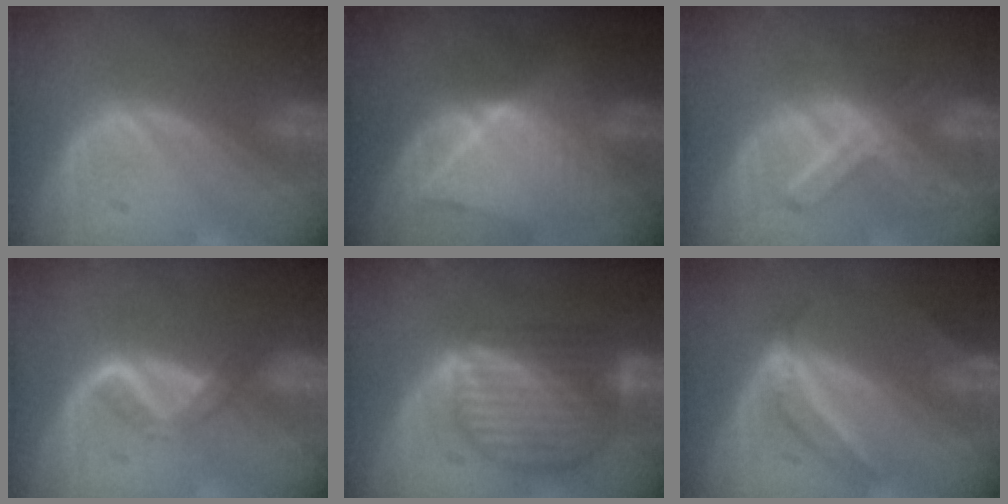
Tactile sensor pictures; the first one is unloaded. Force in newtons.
{"total": 9.2, "press": 8.2, "slide": 4.2}
{"total": 7.3, "press": 6.3, "slide": 3.8}
{"total": 2.8, "press": 2.7, "slide": 0.7}
{"total": 9.4, "press": 8.0, "slide": 5.0}
{"total": 5.6, "press": 4.8, "slide": 2.9}